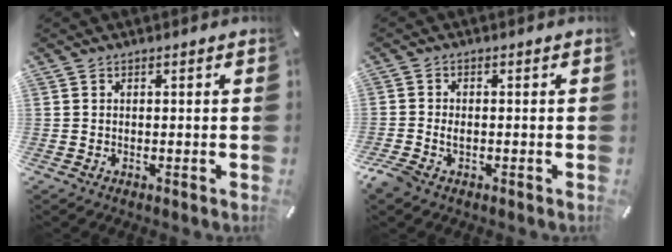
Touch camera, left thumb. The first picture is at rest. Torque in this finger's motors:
{"motor_torque": [-0.02, 0.37, 0.02, 0.08, 0.07]}